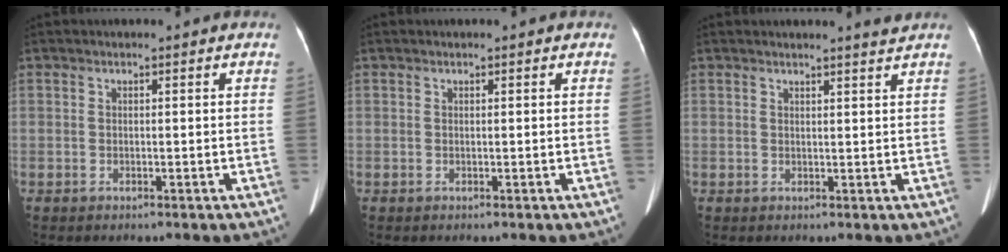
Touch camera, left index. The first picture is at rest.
{"total": 0.0}
{"total": 2.0, "force": [1.9, -0.6, 0.4], "torque": [-0.012, -0.010, 0.025]}